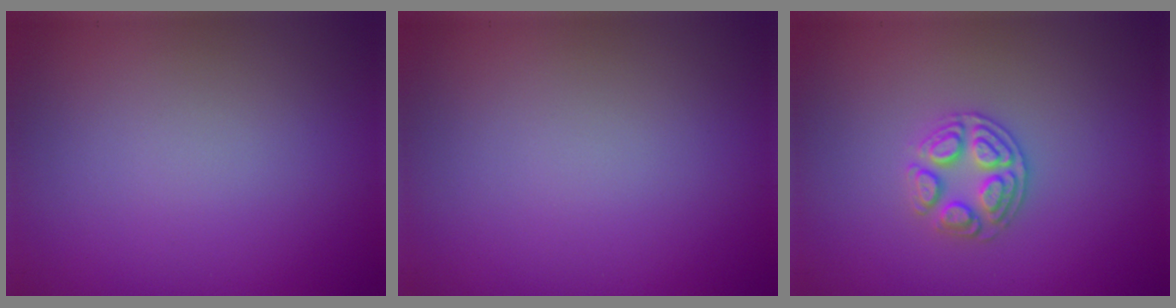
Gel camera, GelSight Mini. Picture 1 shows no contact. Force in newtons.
{"total": 0.0}
{"total": 2.9, "press": 2.7, "slide": 1.0}